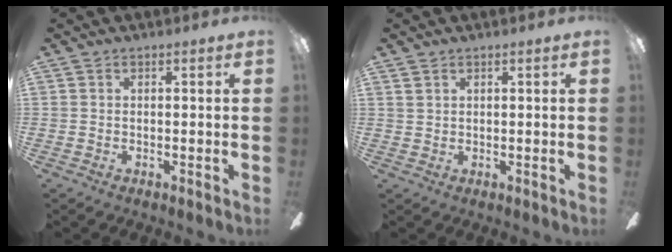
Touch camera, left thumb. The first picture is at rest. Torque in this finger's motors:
{"motor_torque": [0.33, -0.27, -0.29, 0.05, -0.01]}